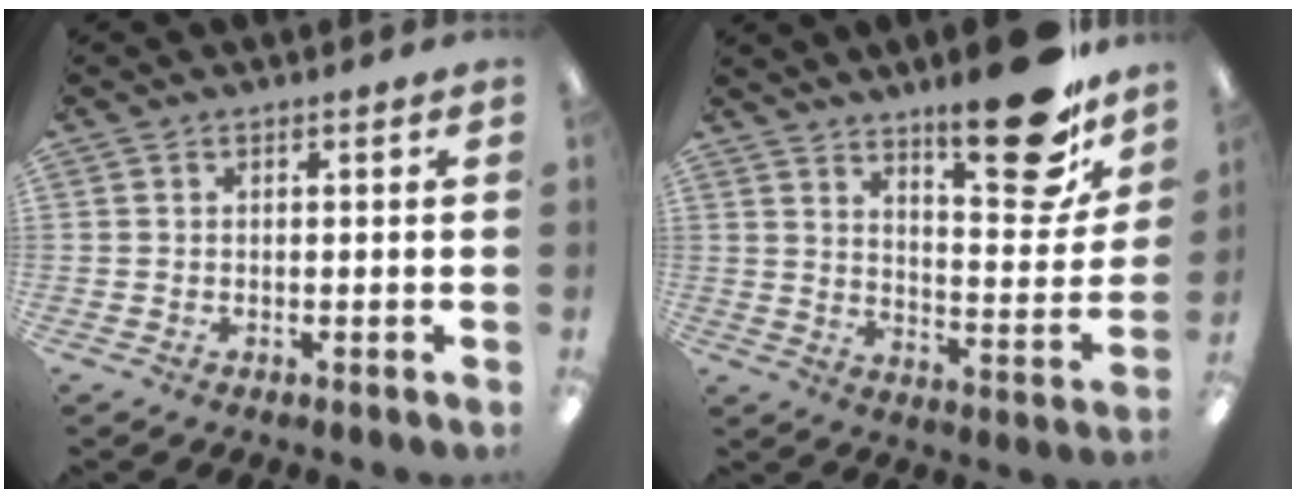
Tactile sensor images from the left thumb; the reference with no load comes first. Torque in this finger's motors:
{"motor_torque": [2.11, 1.23, 1.49, -1.27, 0.33]}